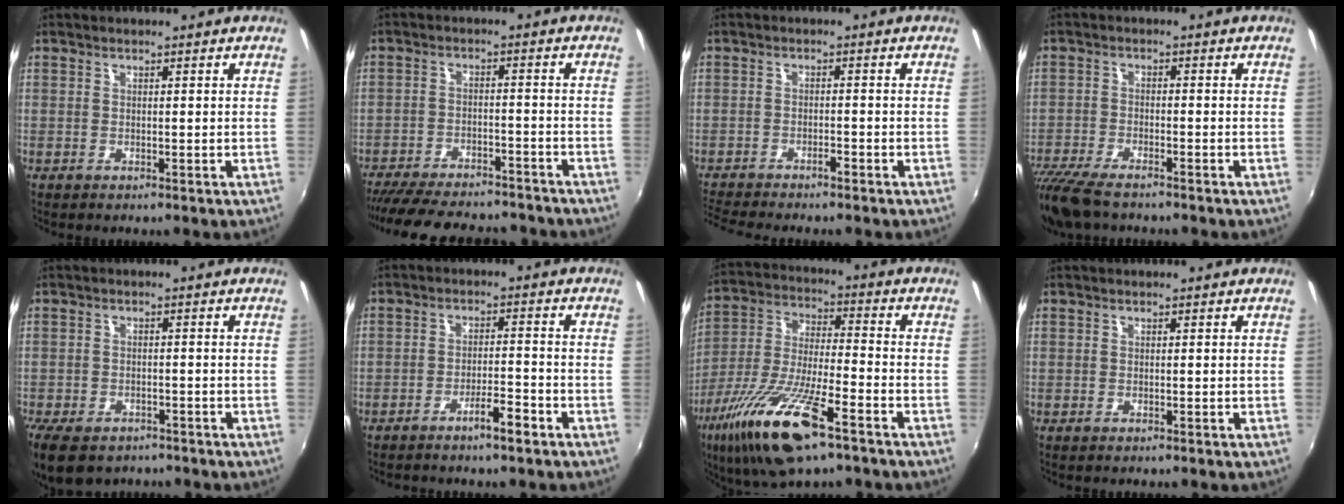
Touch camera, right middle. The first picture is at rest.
{"total": 19.8, "force": [-17.2, 5.4, 8.2], "torque": [-0.172, -0.015, -0.241]}
{"total": 5.3, "force": [-5.0, 0.1, 1.8], "torque": [-0.054, -0.016, -0.091]}
{"total": 11.1, "force": [-9.1, 3.0, 5.6], "torque": [-0.141, -0.042, -0.169]}
{"total": 8.8, "force": [-6.3, 4.5, 4.3], "torque": [-0.107, -0.028, -0.107]}
{"total": 4.1, "force": [-3.1, 0.6, 2.7], "torque": [-0.055, 0.002, -0.046]}
{"total": 18.8, "force": [-10.8, 4.7, 14.6], "torque": [-0.301, -0.044, -0.208]}
{"total": 0.0}